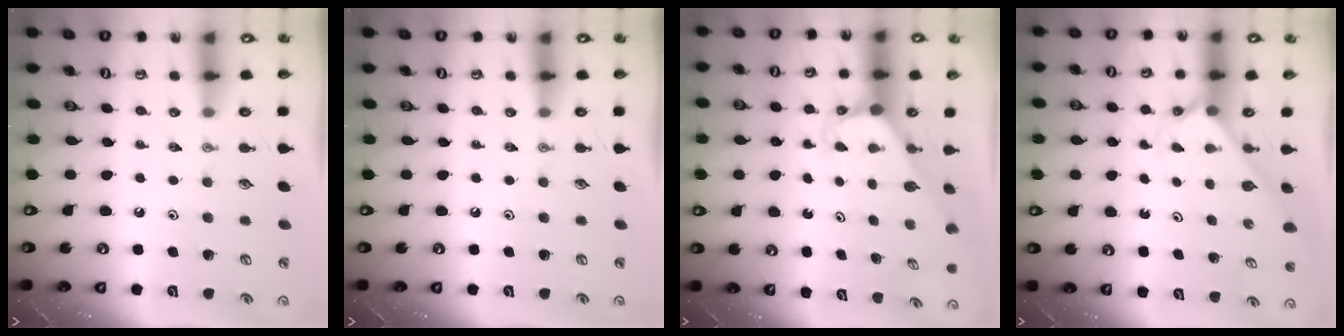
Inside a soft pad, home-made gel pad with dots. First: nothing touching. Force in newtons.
{"total": 0.0}
{"total": 3.0, "press": 3.0, "slide": 0.1}
{"total": 2.3, "press": 2.3, "slide": 0.2}